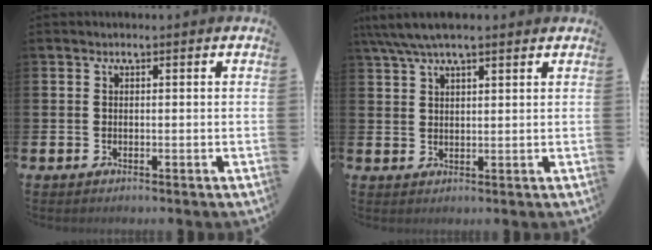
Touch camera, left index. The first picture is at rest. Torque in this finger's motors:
{"motor_torque": [0.96, -1.18, 1.05, 0.21]}